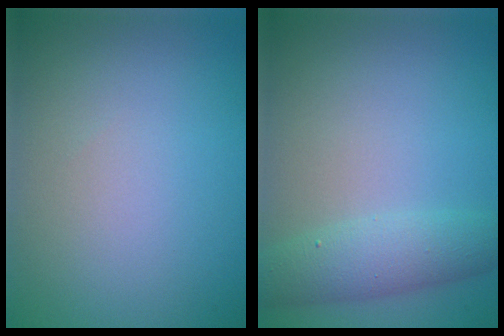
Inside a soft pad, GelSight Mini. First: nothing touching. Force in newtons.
{"total": 3.4, "press": 3.4, "slide": 0.2}